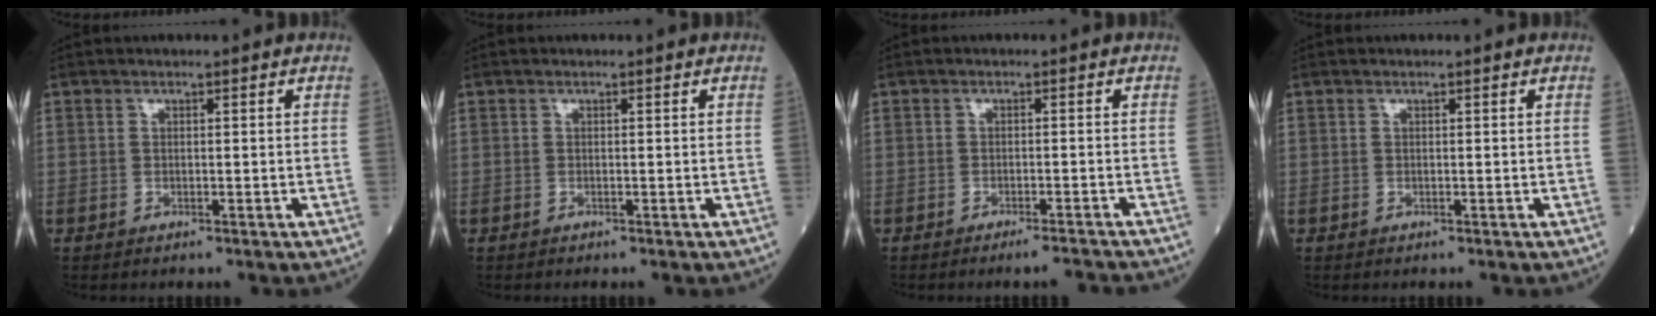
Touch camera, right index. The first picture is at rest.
{"total": 0.0}
{"total": 3.5, "force": [-3.3, -0.4, 1.1], "torque": [-0.008, -0.007, -0.048]}
{"total": 0.0}